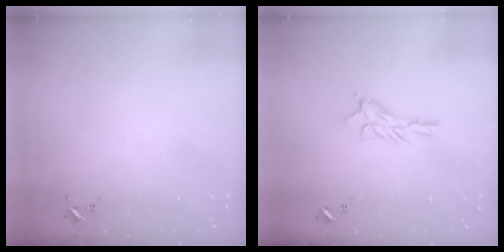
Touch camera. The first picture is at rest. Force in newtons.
{"total": 9.5, "press": 9.5, "slide": 0.4}